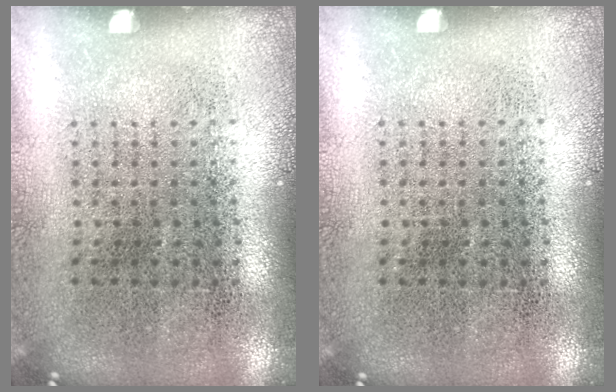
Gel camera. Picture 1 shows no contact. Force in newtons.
{"total": 0.0}